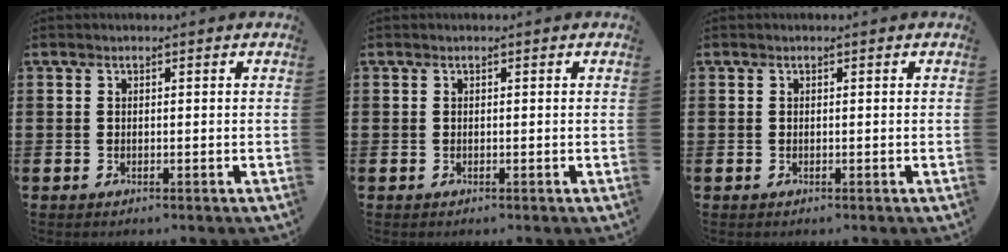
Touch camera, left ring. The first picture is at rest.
{"total": 0.0}
{"total": 0.0}